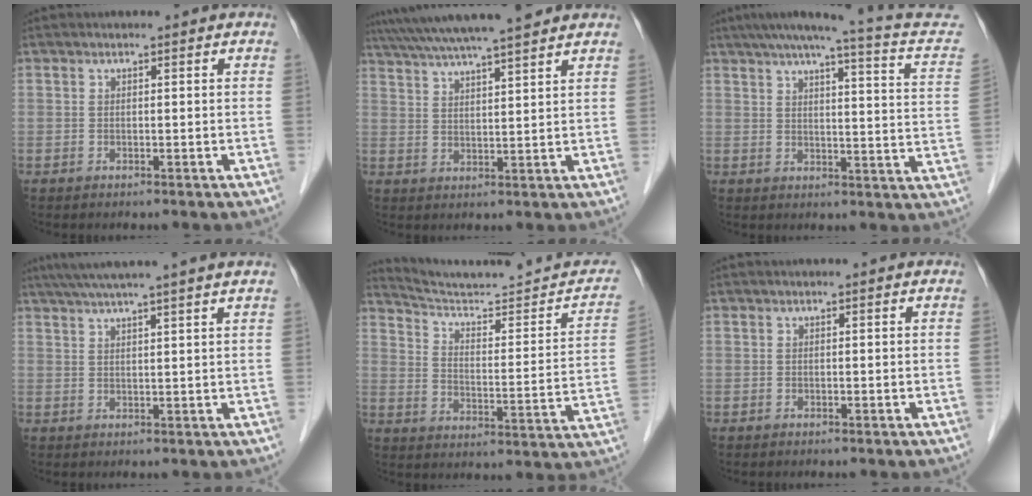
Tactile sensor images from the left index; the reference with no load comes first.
{"total": 15.2, "force": [13.1, 0.5, 7.6], "torque": [-0.139, 0.031, 0.198]}
{"total": 17.9, "force": [15.5, -0.1, 9.0], "torque": [-0.128, -0.034, 0.169]}
{"total": 9.7, "force": [7.9, -1.6, 5.4], "torque": [-0.082, 0.026, 0.106]}
{"total": 17.6, "force": [16.5, 0.9, 5.9], "torque": [-0.082, -0.035, 0.237]}
{"total": 0.0}